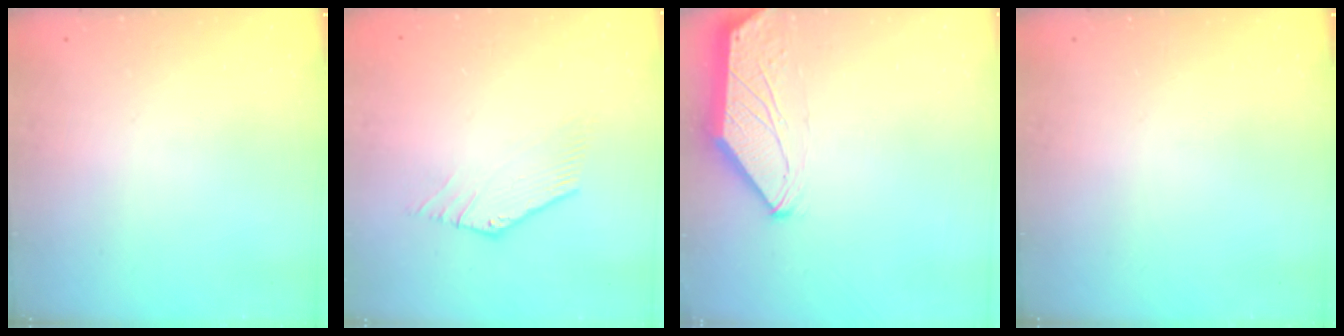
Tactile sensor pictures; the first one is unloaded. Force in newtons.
{"total": 0.5, "press": 0.3, "slide": 0.4}
{"total": 0.0}
{"total": 0.0}